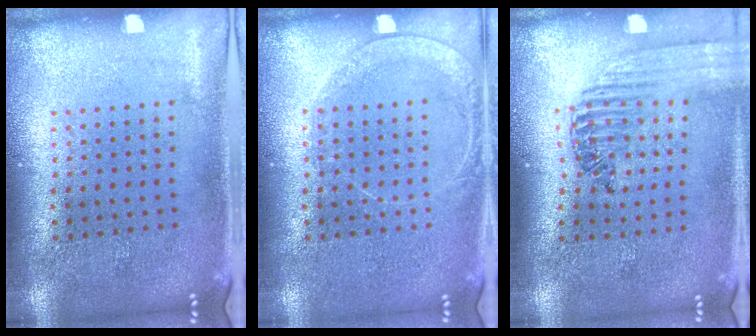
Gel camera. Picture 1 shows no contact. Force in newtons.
{"total": 1.4, "press": 1.4, "slide": 0.1}
{"total": 1.3, "press": 1.3, "slide": 0.4}